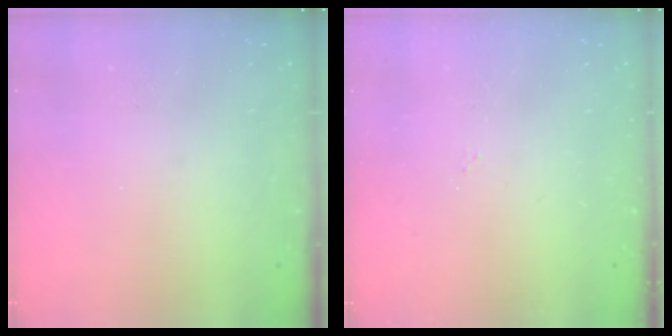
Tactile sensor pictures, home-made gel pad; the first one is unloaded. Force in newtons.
{"total": 2.7, "press": 2.7, "slide": 0.4}